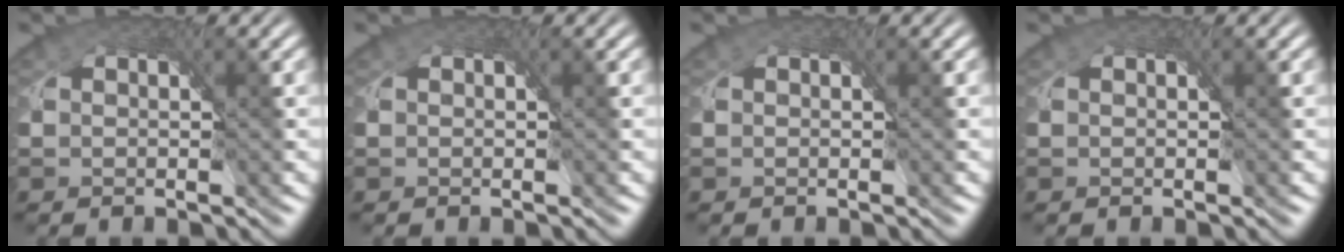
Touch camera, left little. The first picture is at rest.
{"total": 0.0}
{"total": 0.0}
{"total": 0.0}